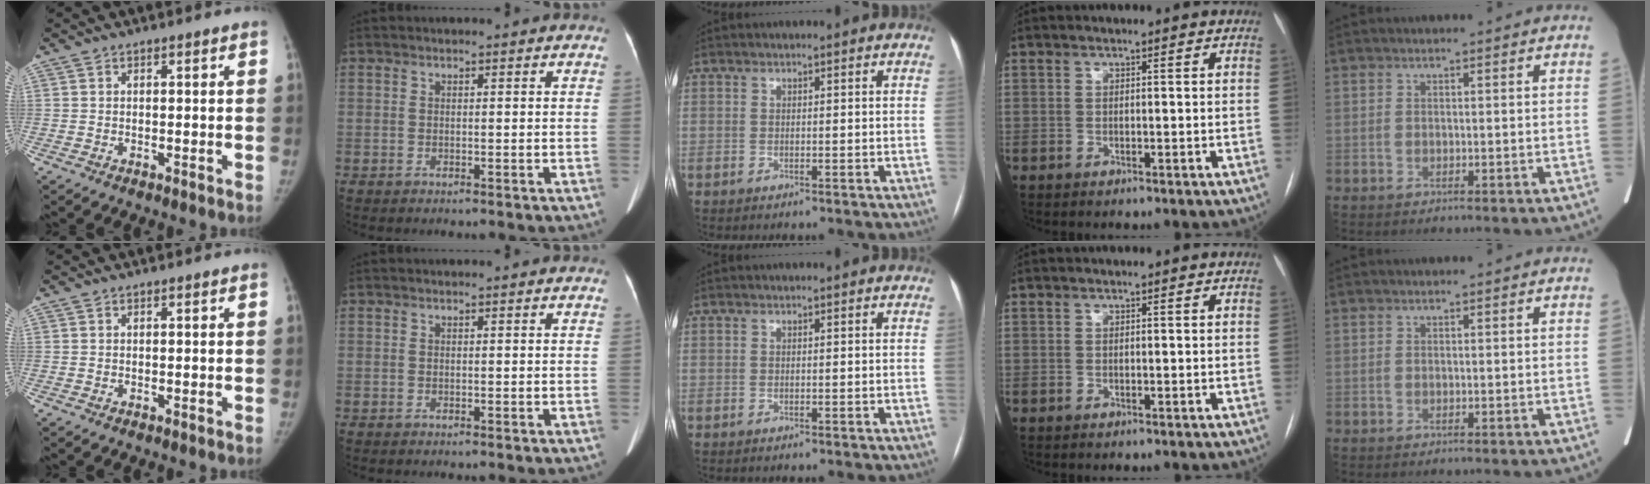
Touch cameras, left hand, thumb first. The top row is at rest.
{}